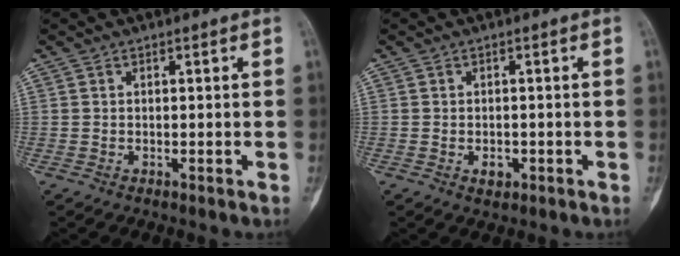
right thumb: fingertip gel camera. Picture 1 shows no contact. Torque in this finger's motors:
{"motor_torque": [0.73, 0.25, 0.33, -0.12, 0.12]}